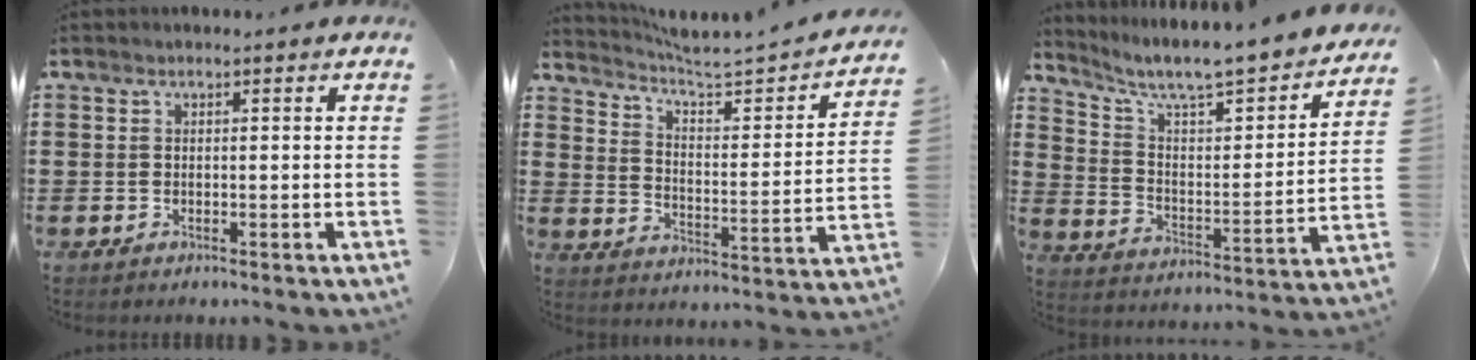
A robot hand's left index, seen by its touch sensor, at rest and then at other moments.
{"total": 3.3, "force": [3.1, 0.0, 1.2], "torque": [-0.046, -0.035, 0.040]}
{"total": 6.4, "force": [5.5, 0.8, 3.0], "torque": [-0.079, -0.053, 0.086]}